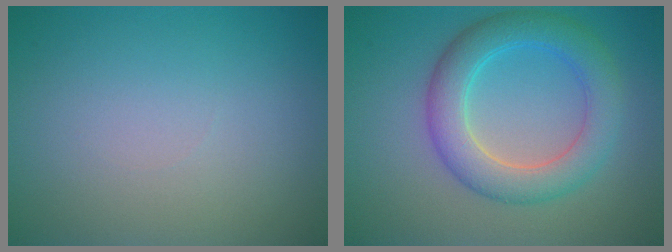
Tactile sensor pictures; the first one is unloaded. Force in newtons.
{"total": 5.5, "press": 5.5, "slide": 0.2}